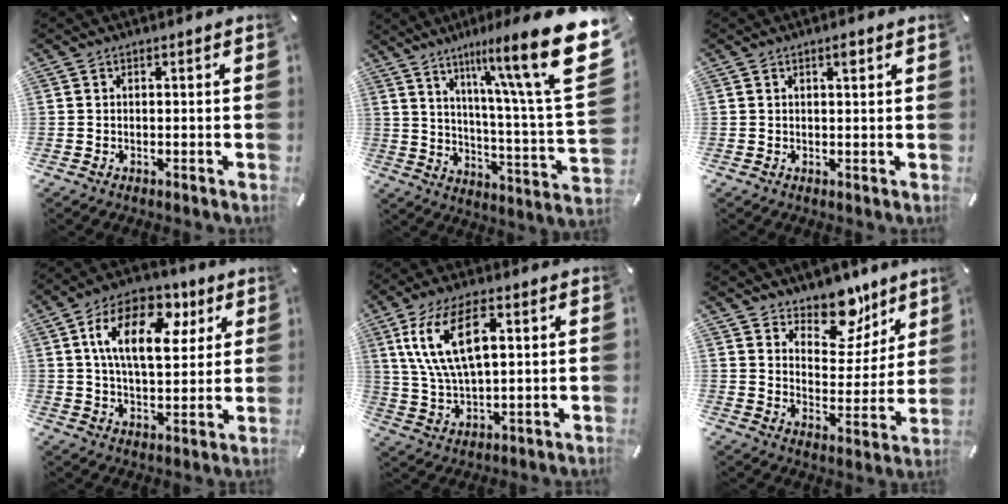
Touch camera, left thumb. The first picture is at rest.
{"total": 24.9, "force": [11.9, 4.6, 21.4], "torque": [-0.319, -0.085, 0.187]}
{"total": 1.5, "force": [1.0, 0.2, 1.1], "torque": [-0.024, 0.000, 0.016]}
{"total": 16.7, "force": [6.5, 9.6, 12.1], "torque": [-0.191, -0.009, 0.109]}
{"total": 13.4, "force": [5.2, 5.9, 10.8], "torque": [-0.251, 0.005, 0.088]}
{"total": 13.0, "force": [10.3, 7.1, 3.6], "torque": [-0.032, -0.098, 0.185]}